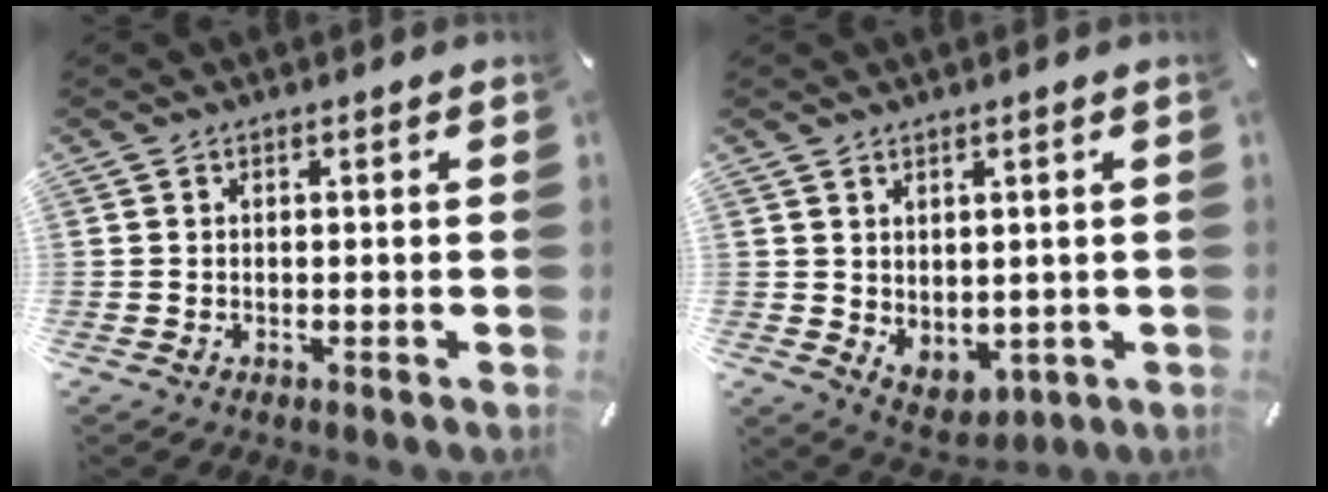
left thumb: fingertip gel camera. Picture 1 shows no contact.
{"total": 3.6, "force": [2.0, 2.8, 1.1], "torque": [-0.010, -0.015, 0.039]}